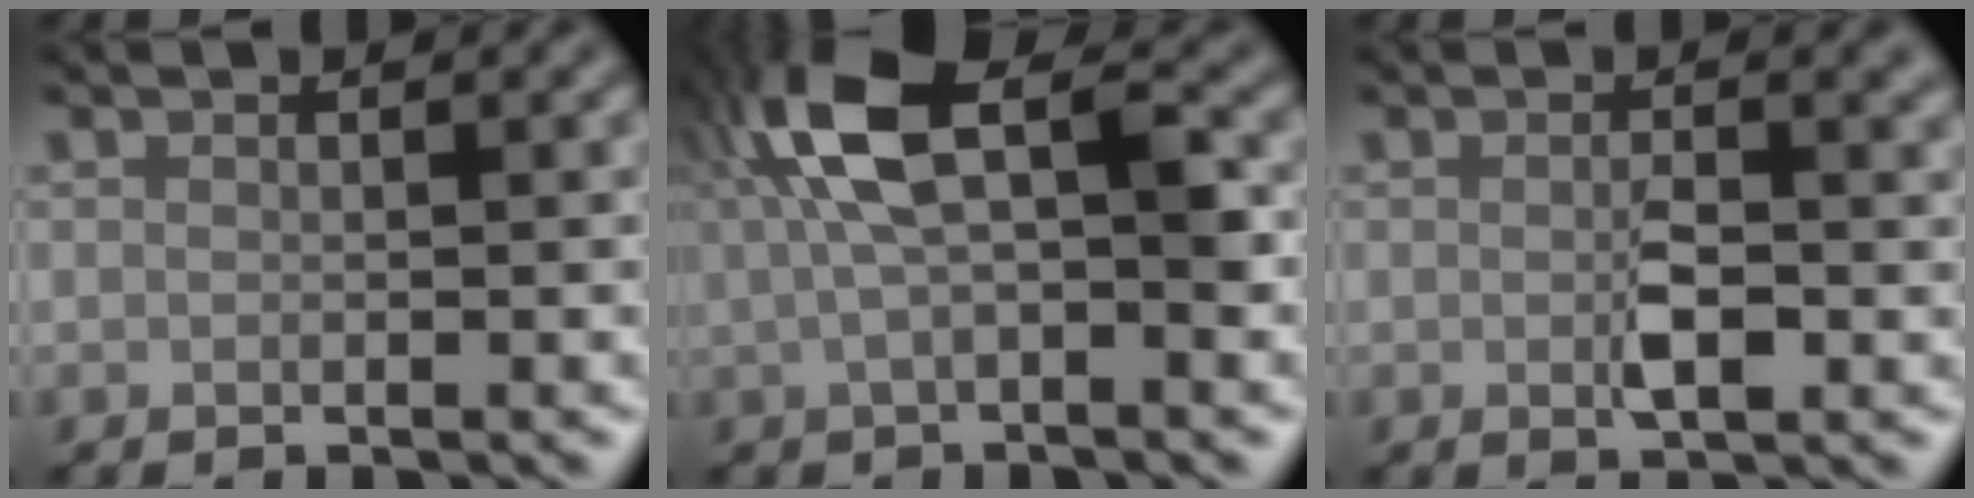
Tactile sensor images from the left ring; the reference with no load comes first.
{"total": 7.7, "force": [1.5, 3.2, 6.9], "torque": [-0.134, 0.020, 0.017]}
{"total": 2.9, "force": [-0.1, 1.0, 2.7], "torque": [-0.048, -0.005, -0.001]}